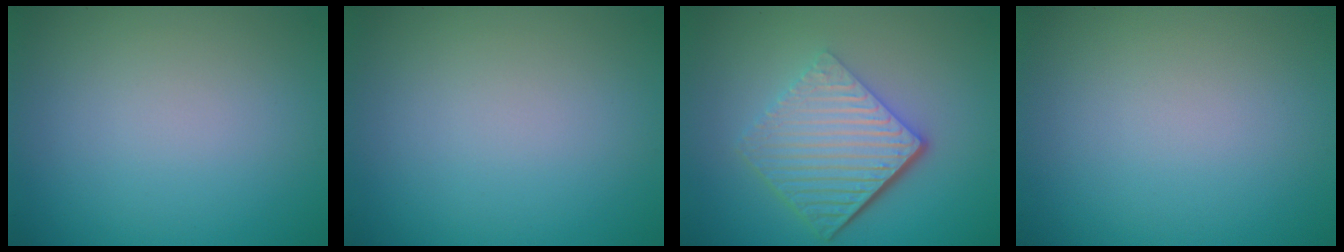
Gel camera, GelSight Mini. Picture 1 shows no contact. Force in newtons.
{"total": 0.0}
{"total": 6.8, "press": 4.4, "slide": 5.2}
{"total": 0.0}